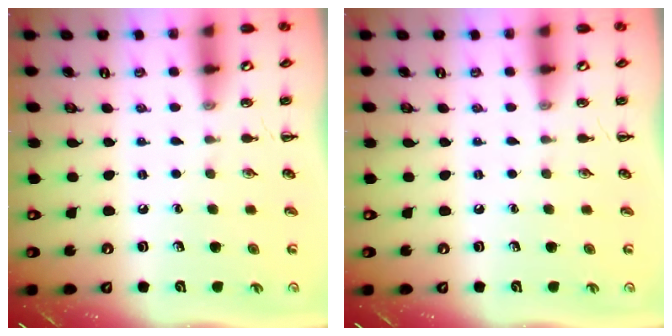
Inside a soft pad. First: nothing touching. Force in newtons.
{"total": 0.0}